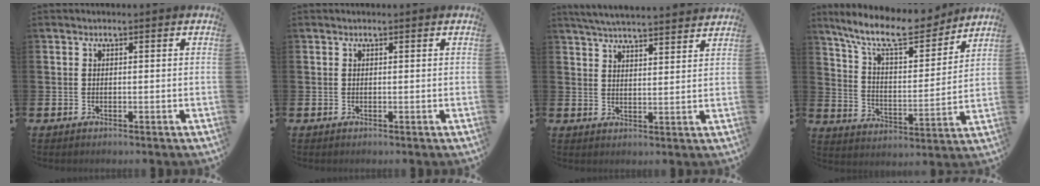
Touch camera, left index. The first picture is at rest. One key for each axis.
{"total": 0.0}
{"total": 5.2, "fx": 5.1, "fy": -0.1, "fz": 0.7, "tx": -0.023, "ty": -0.033, "tz": 0.090}
{"total": 11.8, "fx": 10.2, "fy": 3.0, "fz": 5.0, "tx": -0.128, "ty": -0.063, "tz": 0.178}